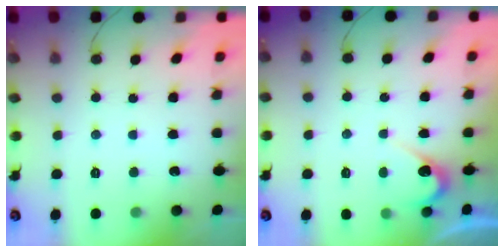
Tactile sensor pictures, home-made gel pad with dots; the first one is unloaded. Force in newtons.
{"total": 4.3, "press": 4.3, "slide": 0.3}